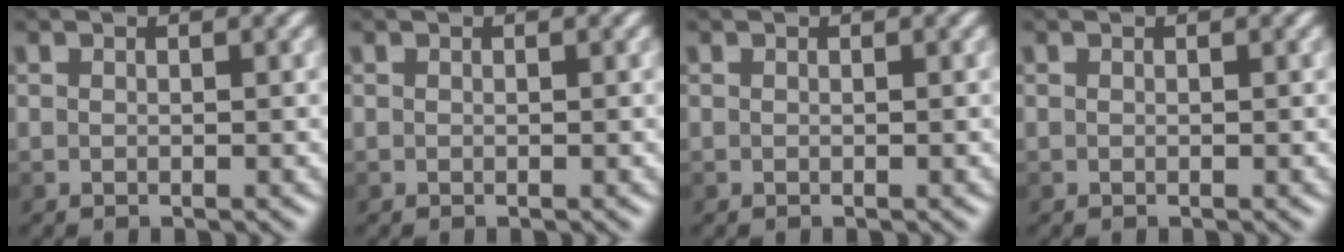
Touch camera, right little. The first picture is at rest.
{"total": 0.0}
{"total": 0.0}
{"total": 0.0}